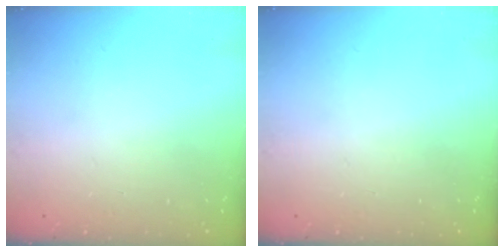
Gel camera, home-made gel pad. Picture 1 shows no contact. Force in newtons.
{"total": 0.0}